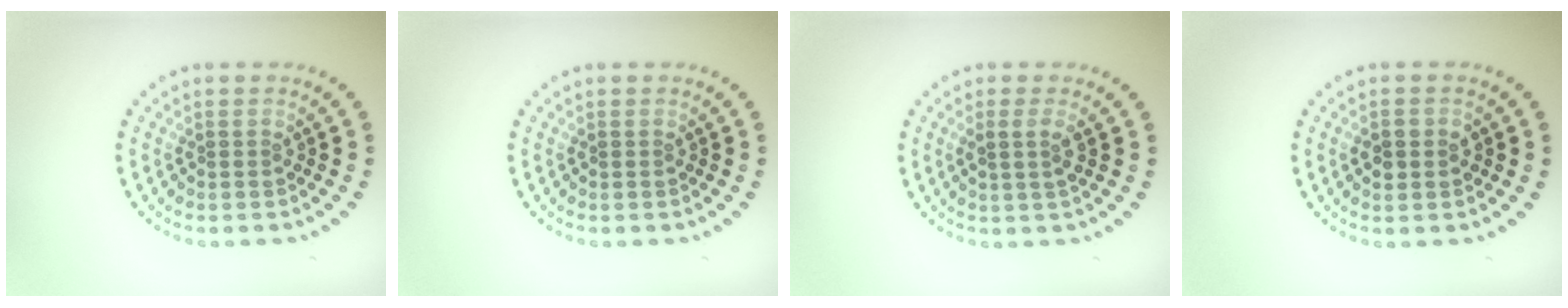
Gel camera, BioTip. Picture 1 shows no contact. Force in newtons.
{"total": 0.0}
{"total": 1.4, "press": 1.3, "slide": 0.5}
{"total": 1.7, "press": 1.7, "slide": 0.1}